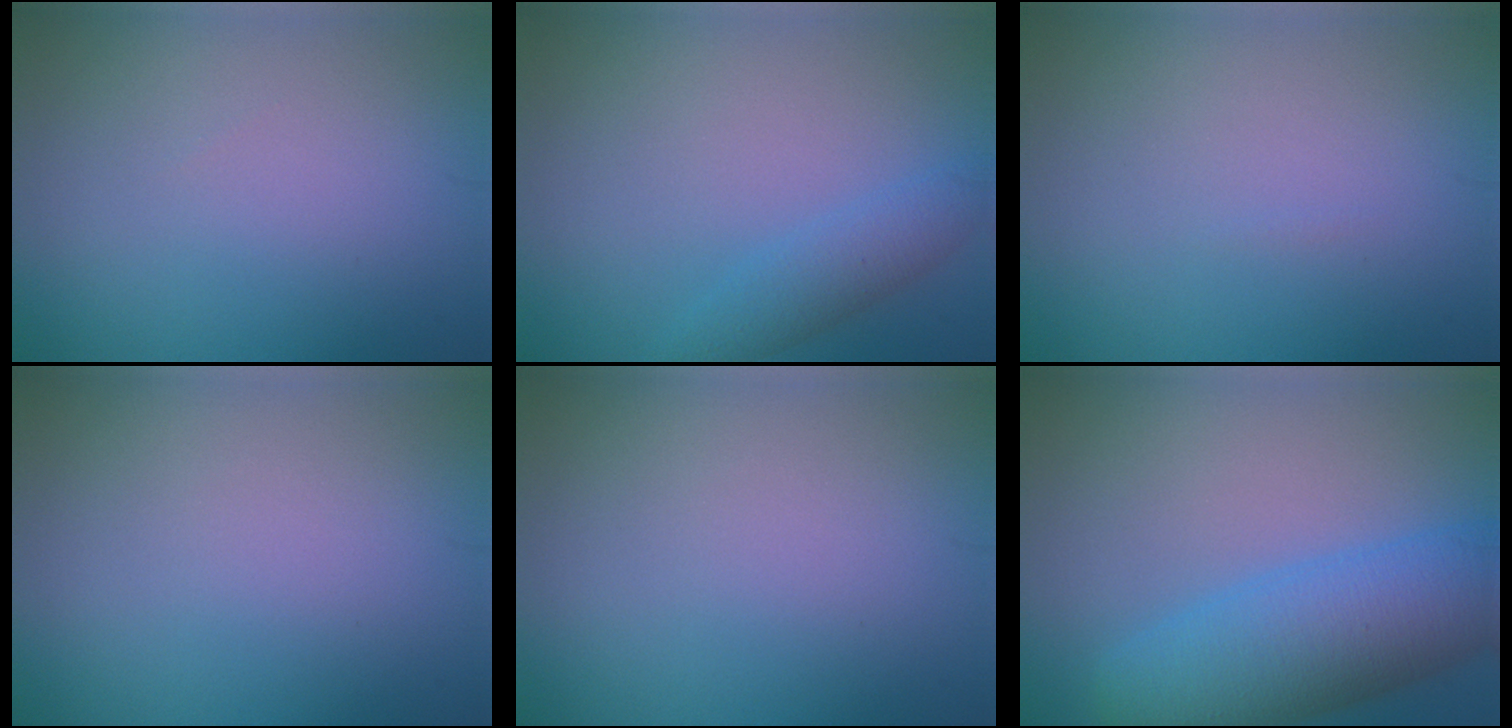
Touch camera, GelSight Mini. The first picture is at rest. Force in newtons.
{"total": 2.3, "press": 2.3, "slide": 0.1}
{"total": 0.0}
{"total": 0.0}
{"total": 0.0}
{"total": 7.9, "press": 7.9, "slide": 0.3}